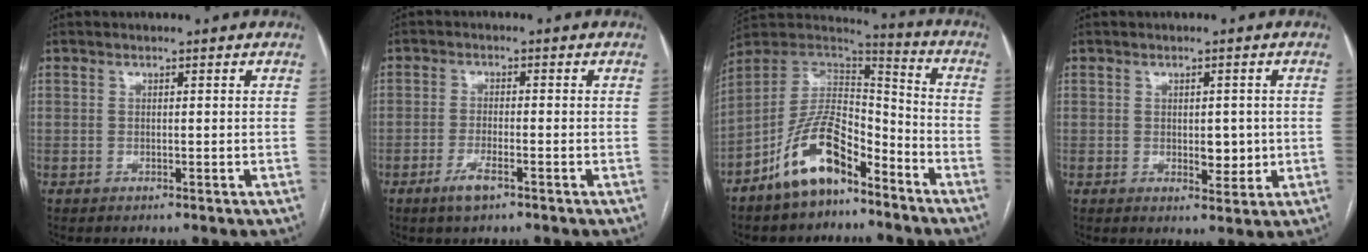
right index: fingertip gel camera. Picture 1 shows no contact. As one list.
[{"total": 3.4, "force": [-2.1, 0.7, 2.6], "torque": [-0.058, -0.003, -0.039]}, {"total": 13.9, "force": [-8.8, 5.7, 9.2], "torque": [-0.176, 0.023, -0.163]}, {"total": 3.8, "force": [-0.1, 2.0, 3.2], "torque": [-0.039, -0.004, 0.006]}]